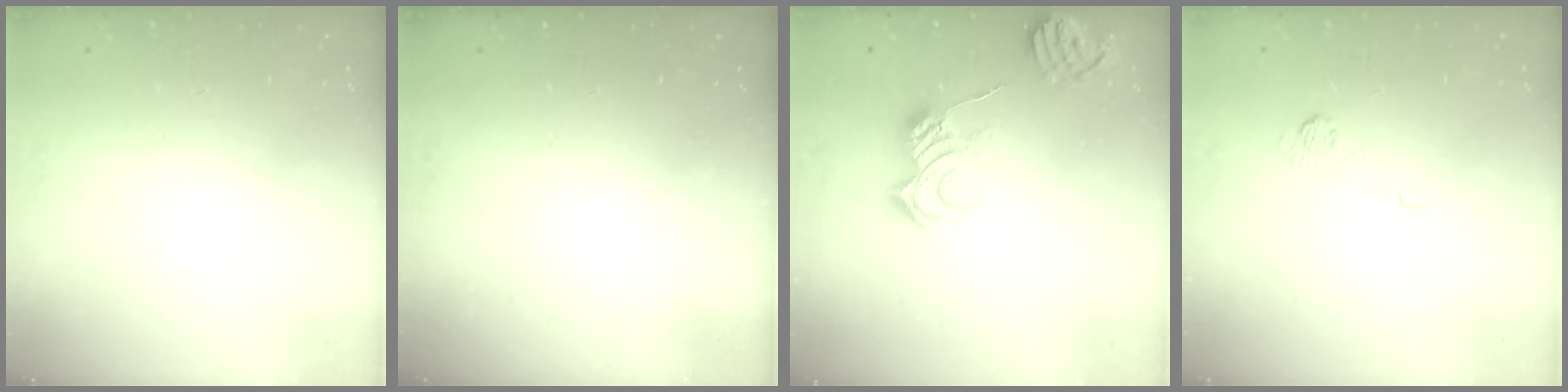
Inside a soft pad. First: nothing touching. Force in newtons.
{"total": 2.3, "press": 2.2, "slide": 0.8}
{"total": 10.9, "press": 10.8, "slide": 1.1}
{"total": 4.5, "press": 4.2, "slide": 1.6}